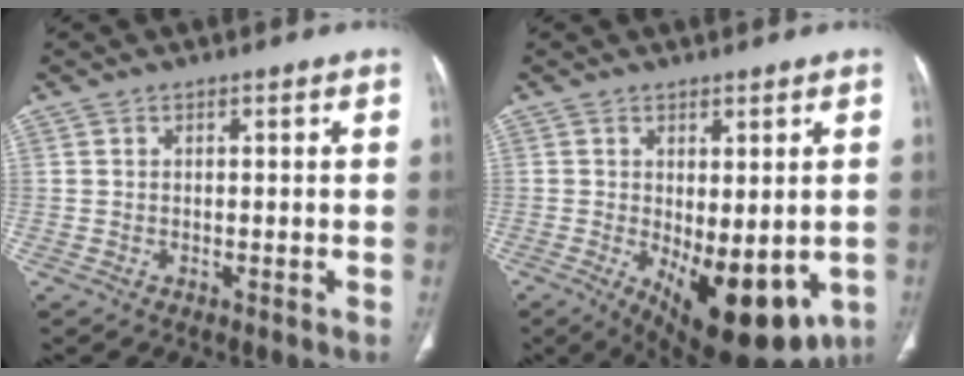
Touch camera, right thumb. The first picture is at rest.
{"total": 15.1, "force": [-4.0, 6.8, 12.8], "torque": [-0.172, -0.020, -0.034]}